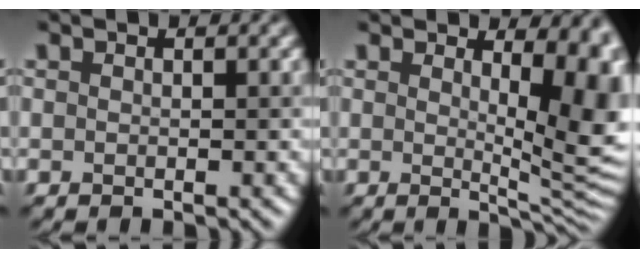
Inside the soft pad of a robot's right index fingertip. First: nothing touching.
{"total": 10.4, "force": [2.2, 4.1, 9.3], "torque": [-0.077, -0.002, 0.032]}